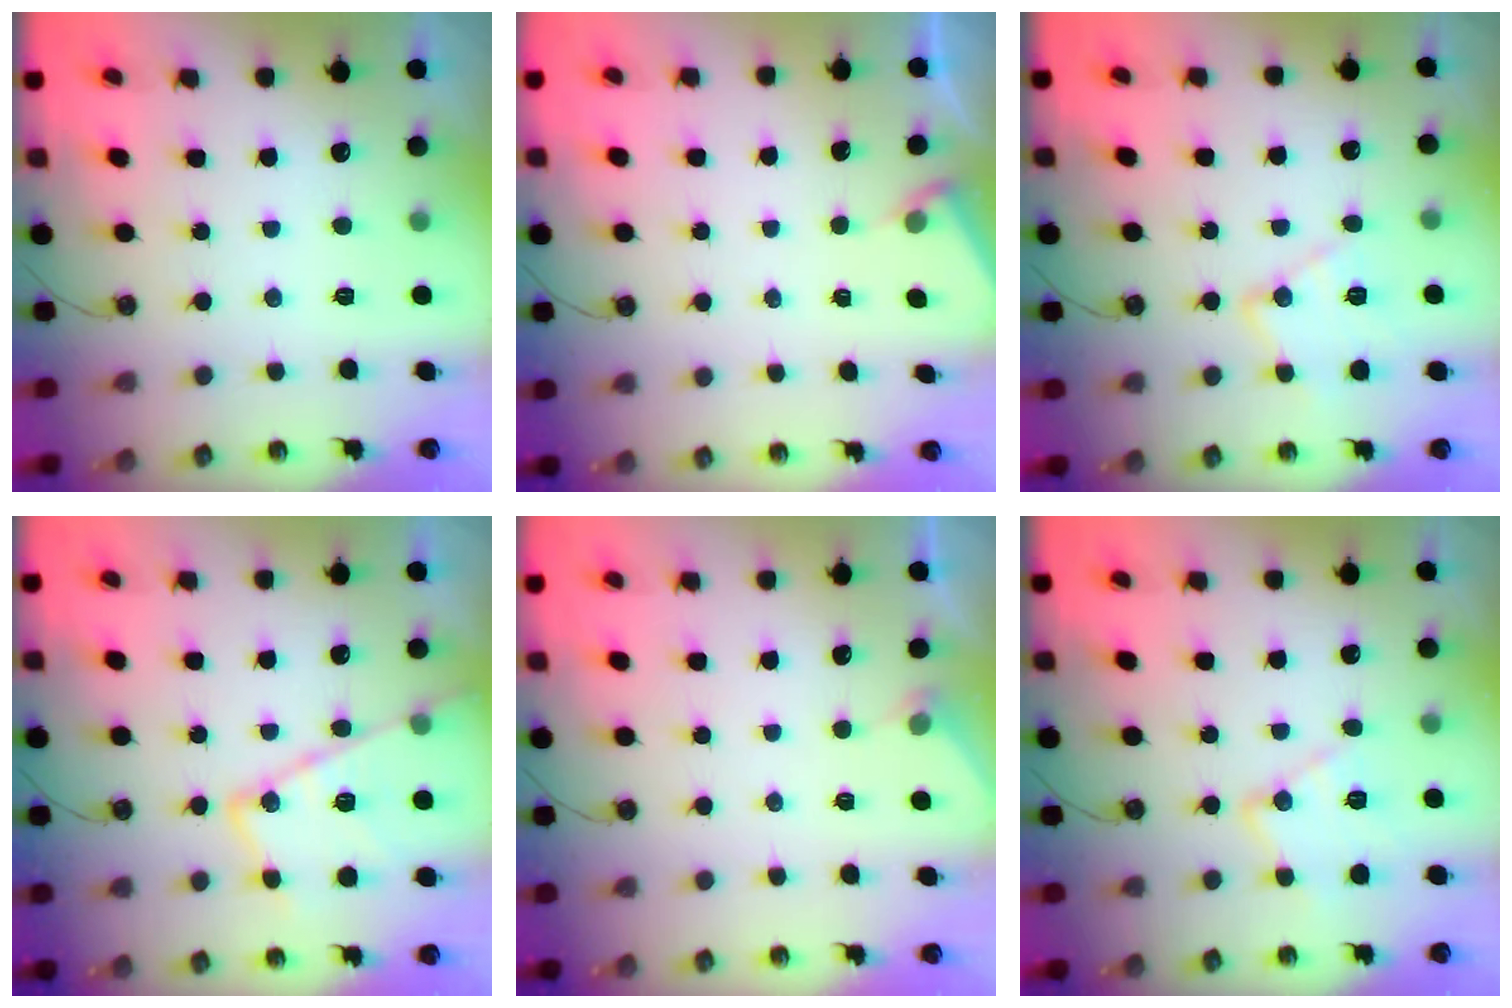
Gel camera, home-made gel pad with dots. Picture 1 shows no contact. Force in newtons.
{"total": 3.0, "press": 2.9, "slide": 0.4}
{"total": 13.3, "press": 13.3, "slide": 0.6}
{"total": 18.3, "press": 18.3, "slide": 1.6}
{"total": 2.7, "press": 2.7, "slide": 0.4}
{"total": 13.3, "press": 13.3, "slide": 0.6}